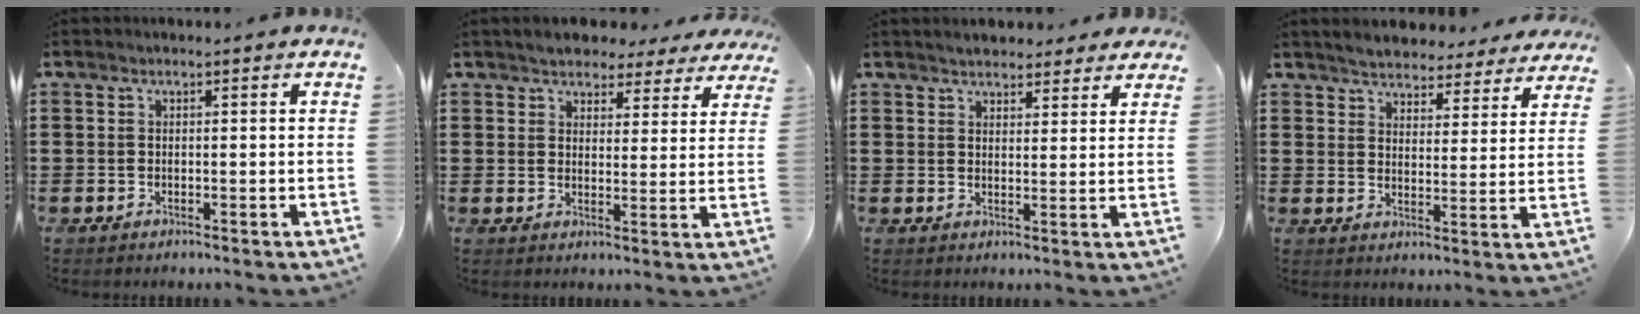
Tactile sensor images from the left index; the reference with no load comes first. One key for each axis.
{"total": 4.2, "fx": 4.0, "fy": 1.1, "fz": 0.3, "tx": -0.025, "ty": -0.005, "tz": 0.074}
{"total": 3.1, "fx": 3.0, "fy": 0.8, "fz": 0.3, "tx": -0.015, "ty": -0.002, "tz": 0.057}
{"total": 4.3, "fx": 4.2, "fy": 0.4, "fz": 0.3, "tx": -0.028, "ty": -0.021, "tz": 0.074}